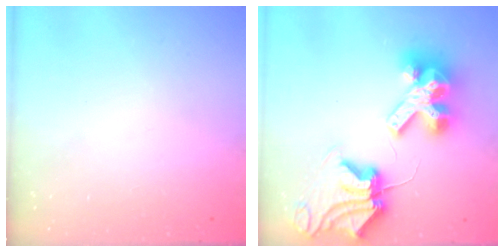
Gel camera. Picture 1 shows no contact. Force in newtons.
{"total": 15.4, "press": 15.3, "slide": 2.1}